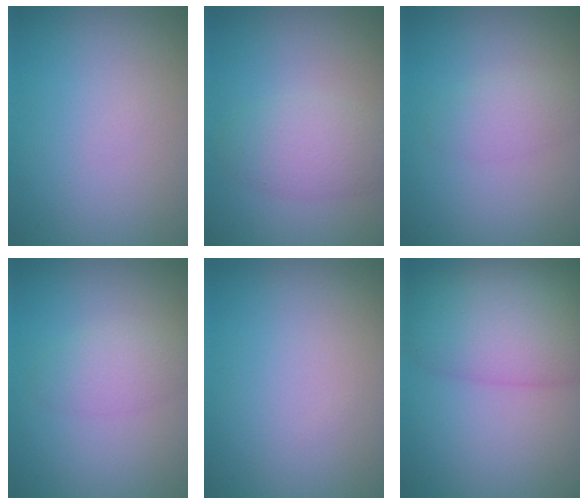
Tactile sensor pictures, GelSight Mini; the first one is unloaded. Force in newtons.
{"total": 3.1, "press": 3.1, "slide": 0.1}
{"total": 1.8, "press": 1.8, "slide": 0.1}
{"total": 2.2, "press": 2.2, "slide": 0.1}
{"total": 0.0}
{"total": 7.9, "press": 7.9, "slide": 0.4}